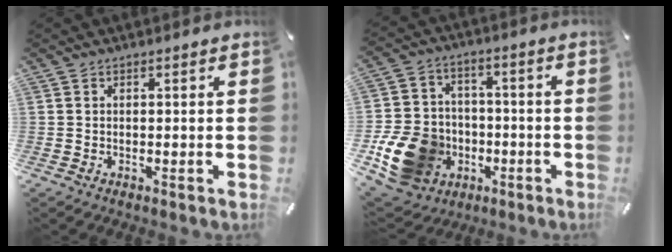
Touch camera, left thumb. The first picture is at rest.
{"total": 16.6, "force": [-5.3, 13.8, 7.7], "torque": [-0.150, 0.032, -0.084]}